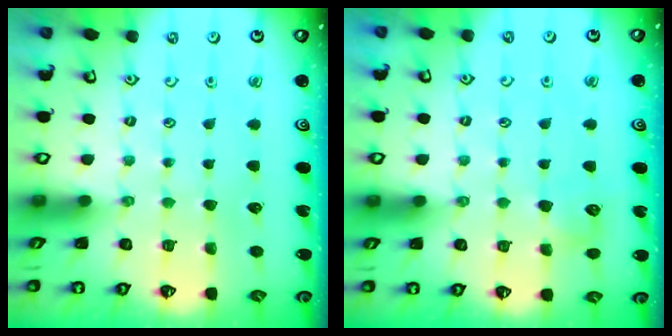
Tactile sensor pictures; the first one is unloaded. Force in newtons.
{"total": 6.3, "press": 6.3, "slide": 0.9}